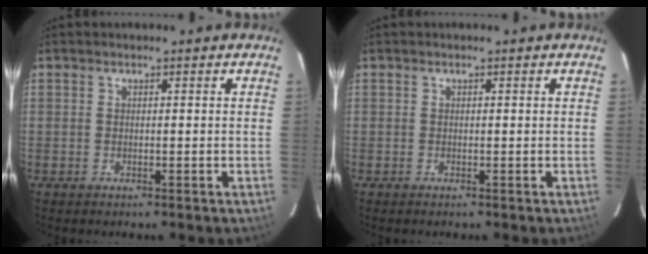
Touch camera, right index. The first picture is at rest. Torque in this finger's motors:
{"motor_torque": [0.03, -0.06, 0.03, 0.01]}